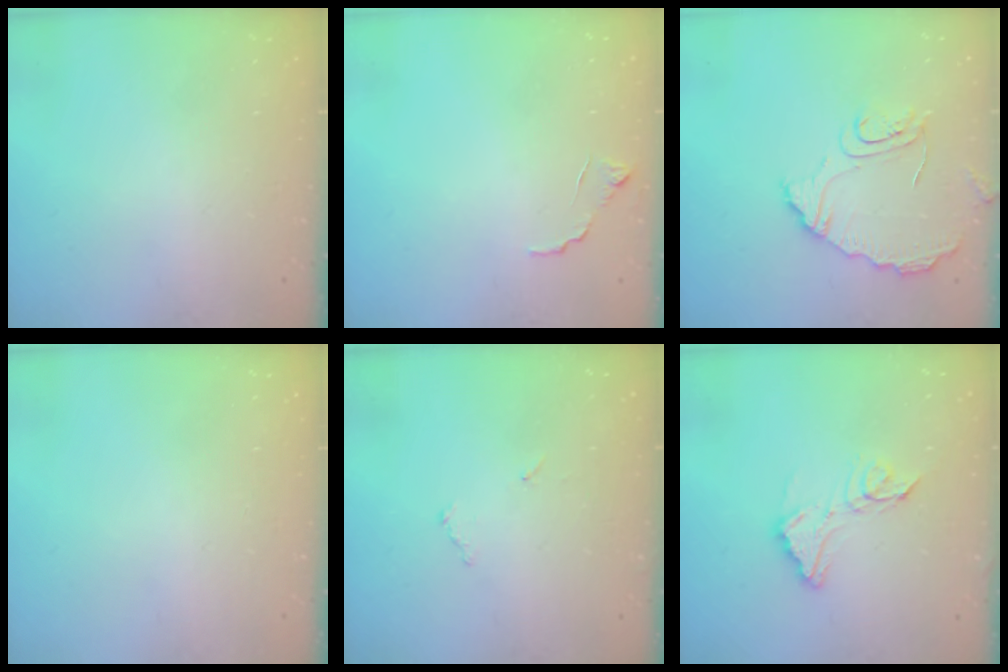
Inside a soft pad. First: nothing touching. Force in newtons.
{"total": 6.0, "press": 6.0, "slide": 0.3}
{"total": 10.6, "press": 10.6, "slide": 0.7}
{"total": 0.0}
{"total": 6.3, "press": 6.3, "slide": 0.2}
{"total": 11.7, "press": 11.6, "slide": 0.9}